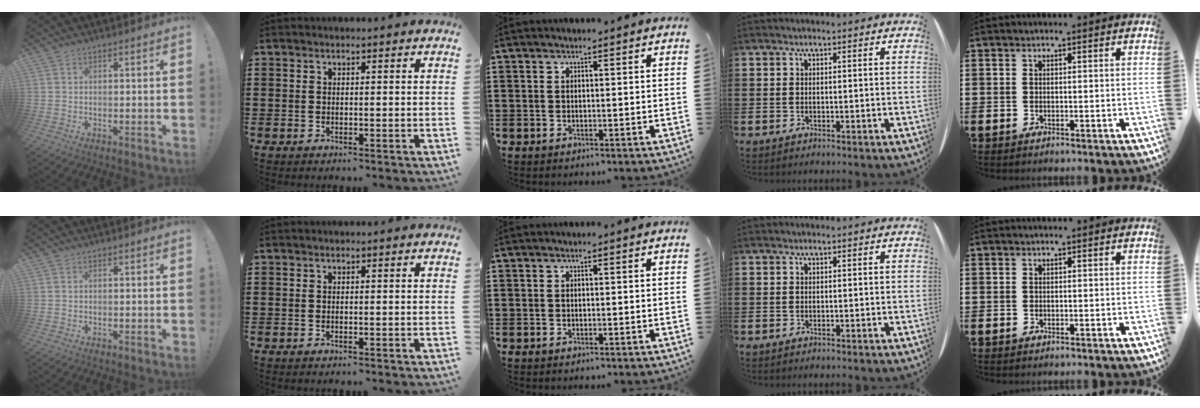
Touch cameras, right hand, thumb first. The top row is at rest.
{}